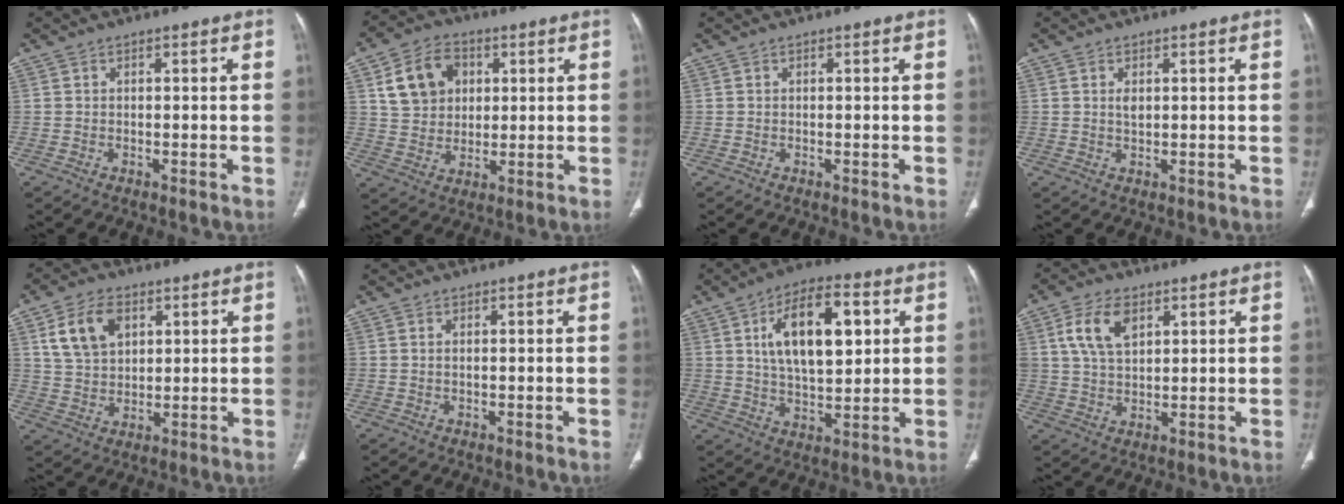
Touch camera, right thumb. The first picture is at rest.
{"total": 11.1, "force": [3.6, 8.8, 5.8], "torque": [-0.074, 0.000, 0.066]}
{"total": 0.0}
{"total": 1.7, "force": [0.5, 0.9, 1.3], "torque": [-0.020, -0.003, 0.010]}
{"total": 9.6, "force": [3.9, 6.4, 6.0], "torque": [-0.094, -0.008, 0.077]}
{"total": 0.6, "force": [0.1, 0.3, 0.5], "torque": [-0.013, 0.002, 0.003]}
{"total": 15.8, "force": [4.4, 7.5, 13.1], "torque": [-0.192, -0.002, 0.074]}
{"total": 8.3, "force": [3.4, 4.9, 5.8], "torque": [-0.104, -0.008, 0.067]}